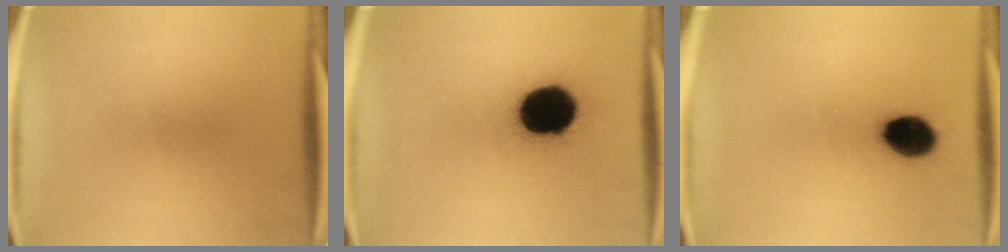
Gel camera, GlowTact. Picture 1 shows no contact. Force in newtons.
{"total": 18.8}
{"total": 8.4}